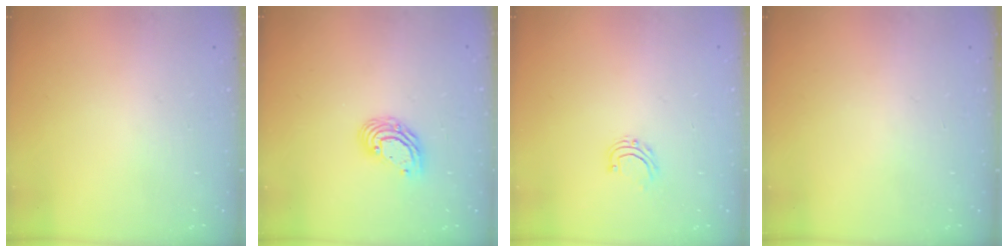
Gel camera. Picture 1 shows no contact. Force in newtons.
{"total": 7.0, "press": 7.0, "slide": 0.8}
{"total": 5.9, "press": 5.9, "slide": 0.5}
{"total": 0.0}